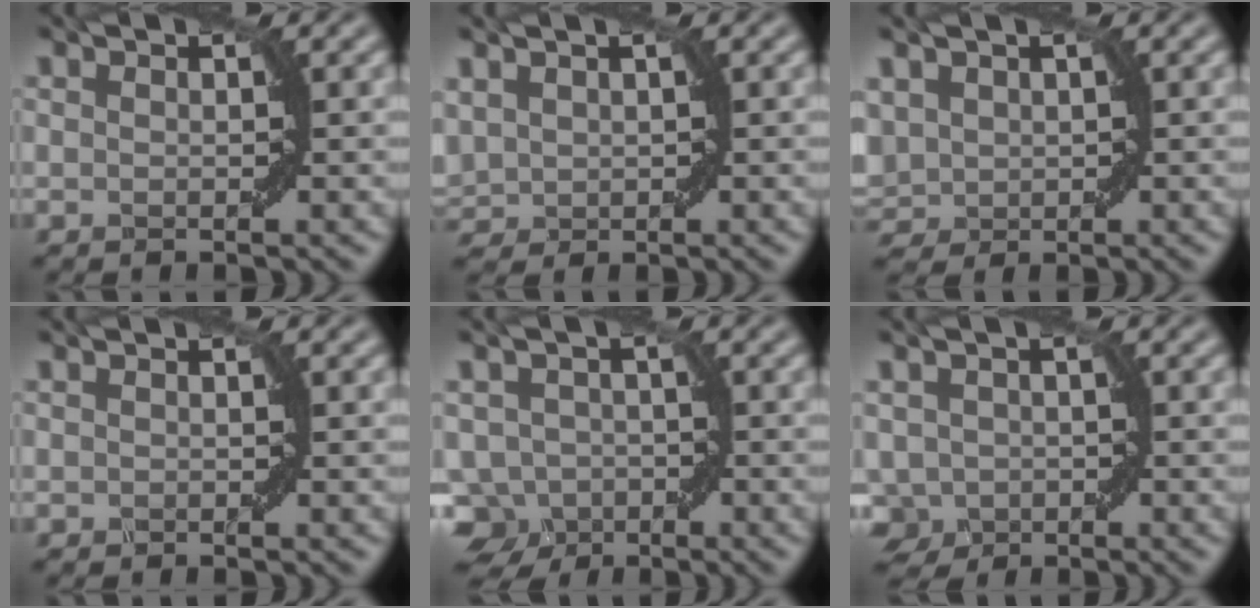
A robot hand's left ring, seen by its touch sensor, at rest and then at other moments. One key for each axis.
{"total": 2.2, "fx": 0.6, "fy": 1.8, "fz": 1.2, "tx": -0.032, "ty": 0.004, "tz": 0.018}
{"total": 3.0, "fx": 0.3, "fy": 2.5, "fz": 1.7, "tx": -0.040, "ty": 0.002, "tz": 0.010}
{"total": 0.0}
{"total": 5.6, "fx": -3.3, "fy": 4.0, "fz": 2.0, "tx": -0.019, "ty": 0.002, "tz": -0.061}
{"total": 3.7, "fx": -1.5, "fy": 2.9, "fz": 1.8, "tx": -0.029, "ty": -0.007, "tz": -0.030}